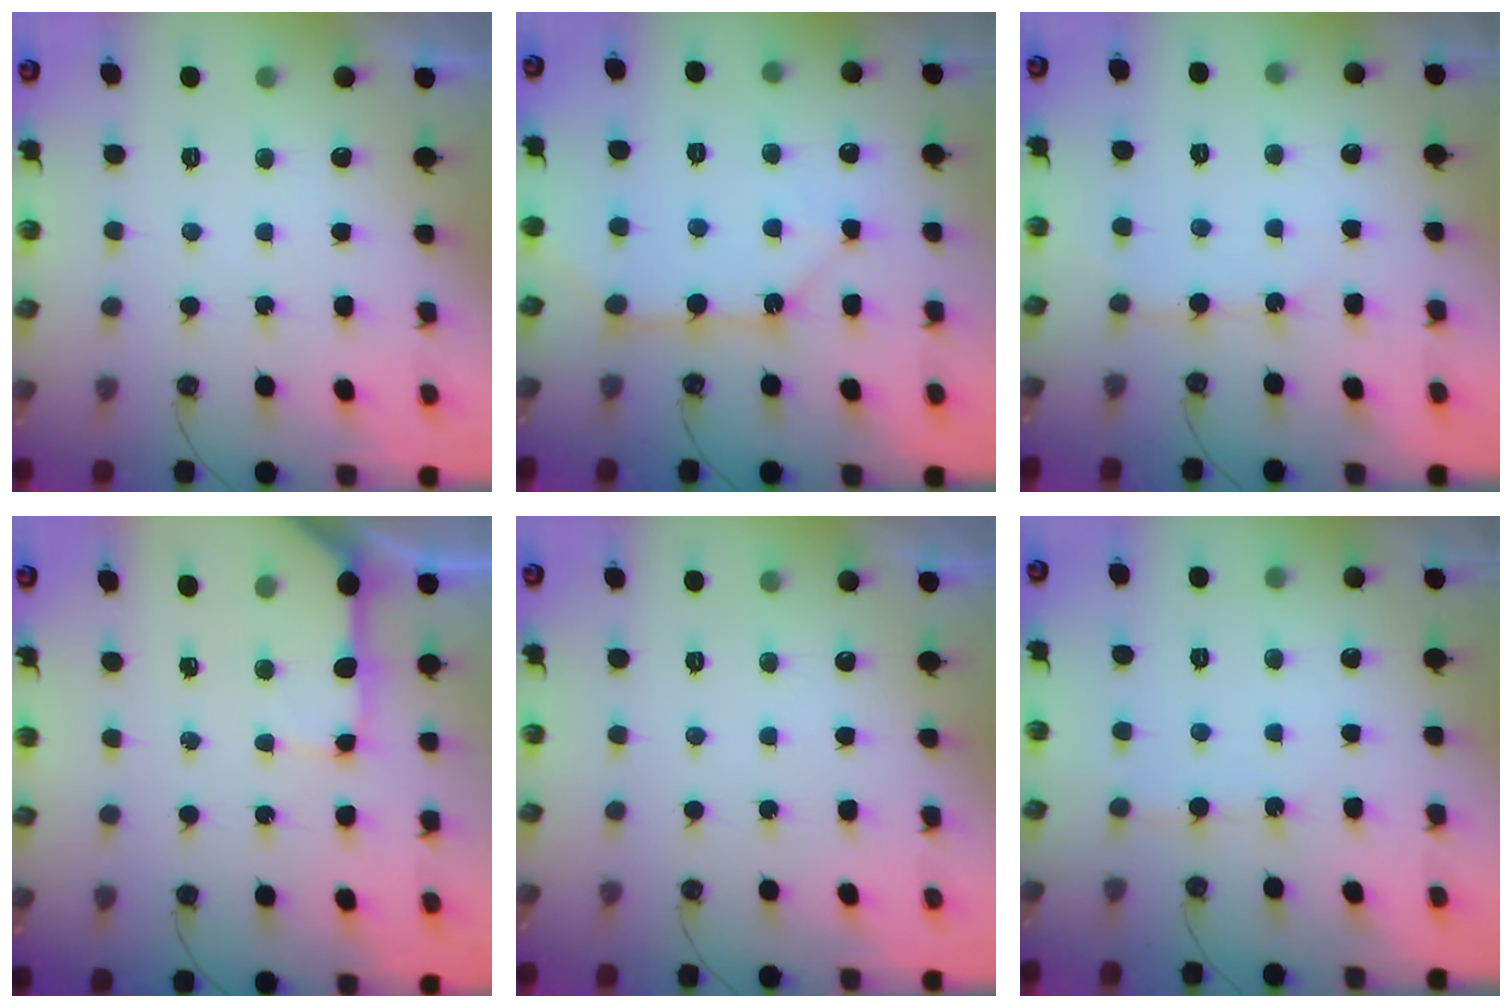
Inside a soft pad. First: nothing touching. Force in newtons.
{"total": 11.1, "press": 11.1, "slide": 1.1}
{"total": 5.4, "press": 5.4, "slide": 0.5}
{"total": 10.0, "press": 9.9, "slide": 1.3}
{"total": 0.0}
{"total": 4.9, "press": 4.8, "slide": 0.4}